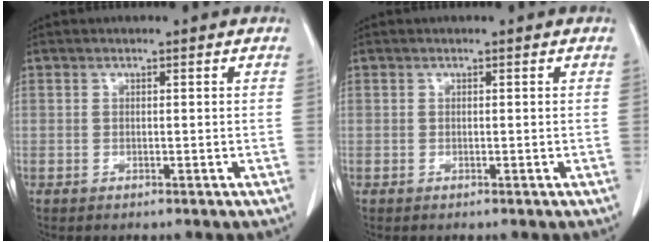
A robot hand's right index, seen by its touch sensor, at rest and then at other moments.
{"total": 0.0}